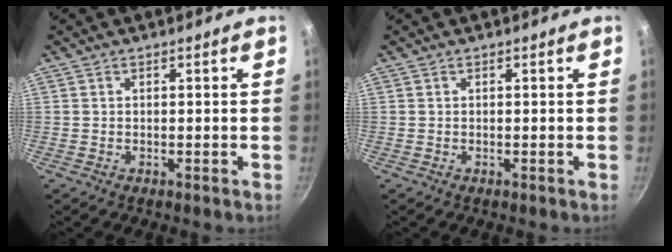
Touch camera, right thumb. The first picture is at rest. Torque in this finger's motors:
{"motor_torque": [0.00, 0.00, 0.11, -0.08, 0.01]}